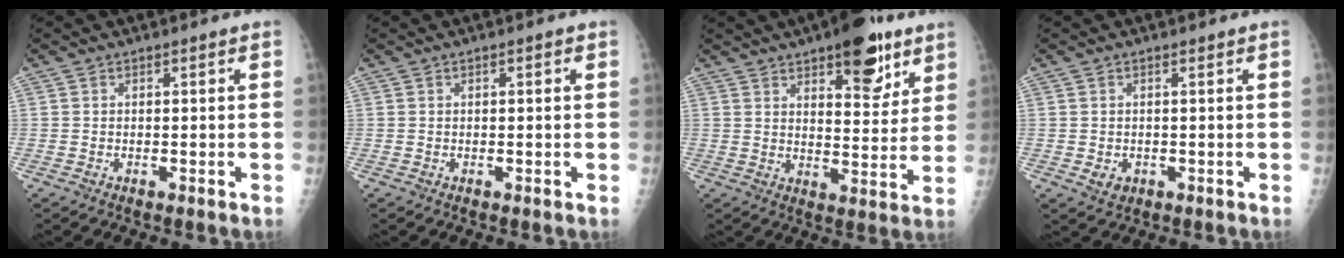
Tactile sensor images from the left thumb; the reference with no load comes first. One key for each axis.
{"total": 0.8, "fx": 0.3, "fy": 0.3, "fz": 0.6, "tx": -0.009, "ty": 0.002, "tz": 0.002}
{"total": 13.7, "fx": 8.2, "fy": 5.5, "fz": 9.5, "tx": -0.090, "ty": -0.040, "tz": 0.115}
{"total": 2.3, "fx": -0.3, "fy": 2.0, "fz": 1.1, "tx": -0.012, "ty": -0.001, "tz": 0.006}